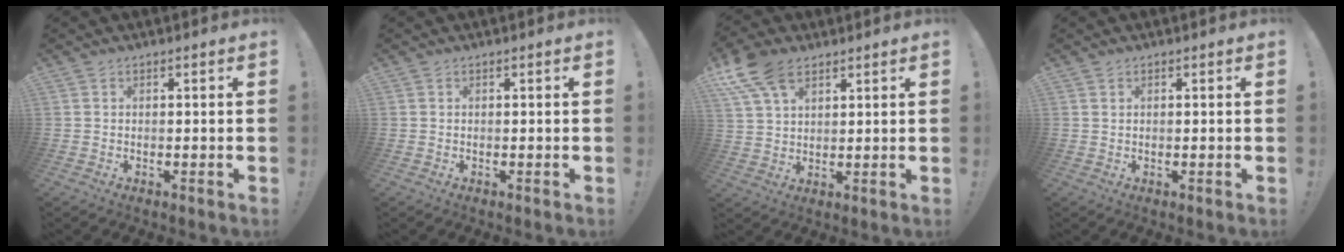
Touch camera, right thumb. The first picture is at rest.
{"total": 0.0}
{"total": 11.5, "force": [6.6, 6.5, 6.8], "torque": [-0.127, -0.021, 0.127]}
{"total": 0.6, "force": [0.4, 0.0, 0.4], "torque": [-0.005, -0.001, 0.008]}